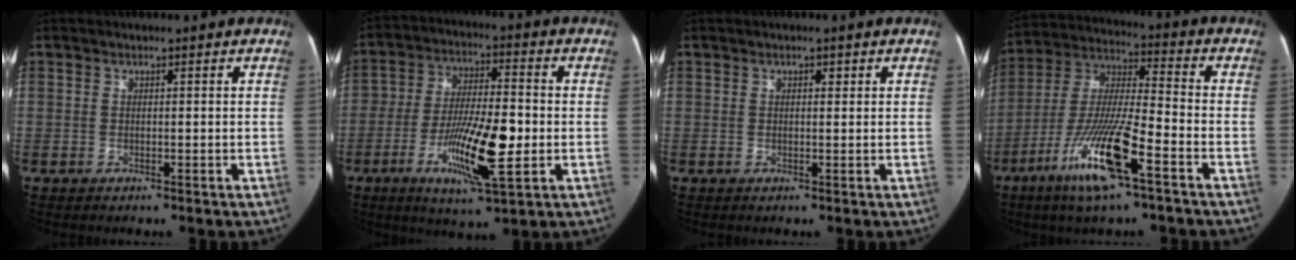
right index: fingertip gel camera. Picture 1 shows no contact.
{"total": 13.1, "force": [-3.4, 2.9, 12.3], "torque": [-0.221, -0.010, -0.060]}
{"total": 1.0, "force": [0.5, 0.5, 0.7], "torque": [-0.012, 0.001, 0.005]}
{"total": 14.9, "force": [-7.6, 1.2, 12.8], "torque": [-0.258, -0.021, -0.143]}